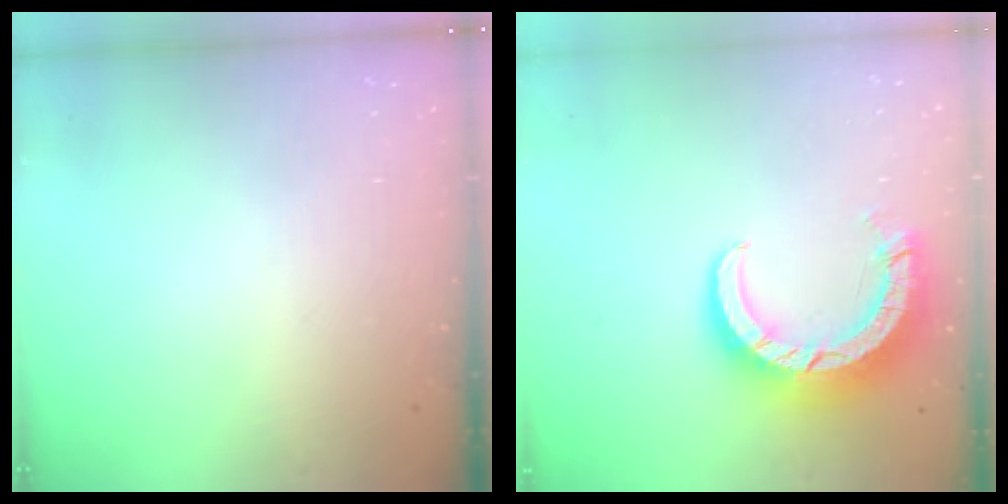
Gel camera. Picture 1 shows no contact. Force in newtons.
{"total": 9.9, "press": 9.8, "slide": 1.0}